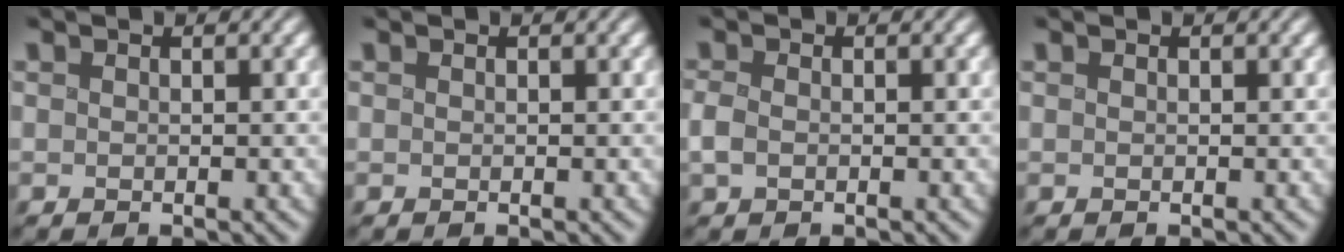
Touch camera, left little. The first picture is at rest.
{"total": 0.0}
{"total": 1.5, "force": [-0.4, 1.0, 1.0], "torque": [-0.026, 0.000, -0.012]}
{"total": 0.0}